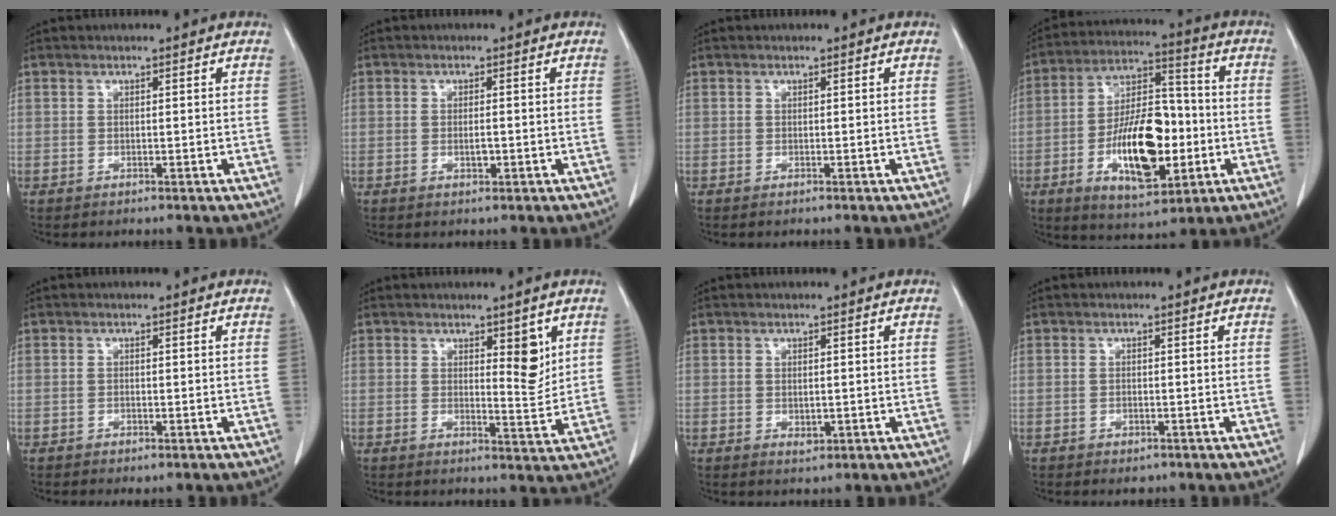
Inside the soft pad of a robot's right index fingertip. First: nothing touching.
{"total": 1.5, "force": [-0.4, 0.6, 1.3], "torque": [-0.025, 0.000, -0.004]}
{"total": 0.0}
{"total": 16.2, "force": [-4.1, 6.6, 14.2], "torque": [-0.255, 0.011, -0.062]}
{"total": 0.9, "force": [-0.5, 0.3, 0.7], "torque": [-0.011, -0.001, -0.005]}
{"total": 4.7, "force": [2.1, 1.3, 4.0], "torque": [-0.055, -0.013, 0.030]}
{"total": 1.4, "force": [-0.2, 0.9, 1.1], "torque": [-0.015, -0.003, 0.002]}
{"total": 1.7, "force": [-1.1, 0.9, 0.9], "torque": [-0.014, -0.001, -0.007]}